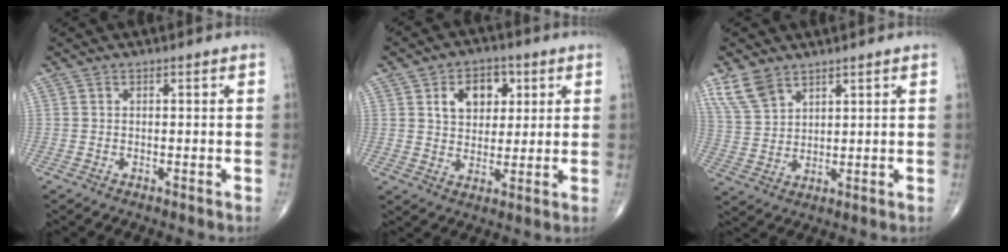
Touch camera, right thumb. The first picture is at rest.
{"total": 9.0, "force": [3.2, 6.5, 5.4], "torque": [-0.045, -0.009, 0.050]}
{"total": 6.7, "force": [4.7, 3.7, 3.1], "torque": [-0.055, -0.015, 0.104]}